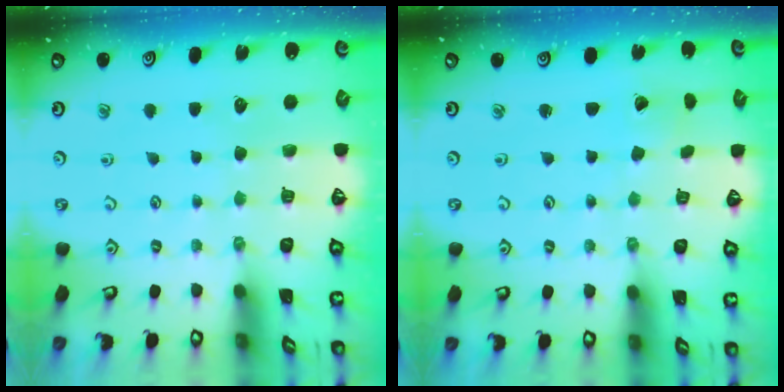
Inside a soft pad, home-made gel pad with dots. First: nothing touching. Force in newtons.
{"total": 0.9, "press": 0.9, "slide": 0.1}